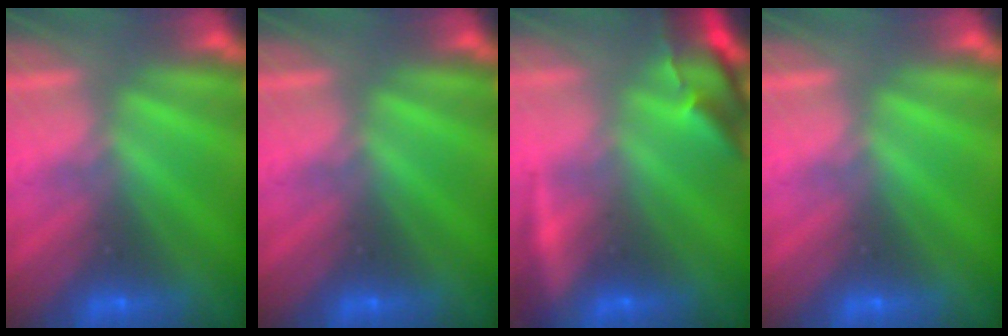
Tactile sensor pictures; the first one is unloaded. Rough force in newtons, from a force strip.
{"total": 0.0}
{"total": 5.7}
{"total": 0.0}